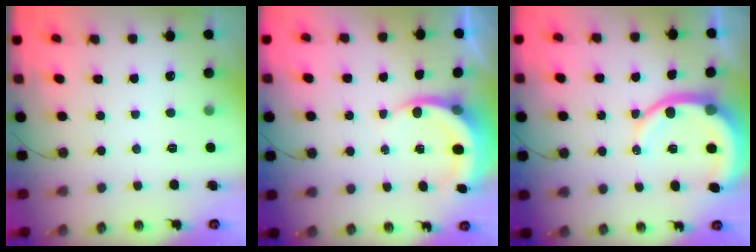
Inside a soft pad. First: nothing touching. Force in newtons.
{"total": 4.3, "press": 4.3, "slide": 0.1}
{"total": 10.7, "press": 10.6, "slide": 1.5}